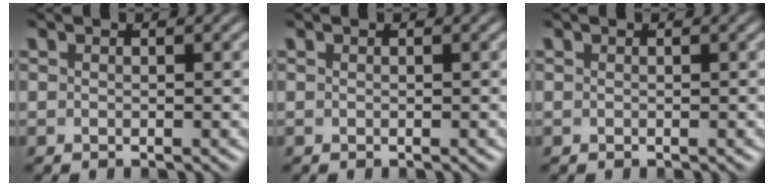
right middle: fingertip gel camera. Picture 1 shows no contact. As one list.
[{"total": 0.0}, {"total": 0.0}]